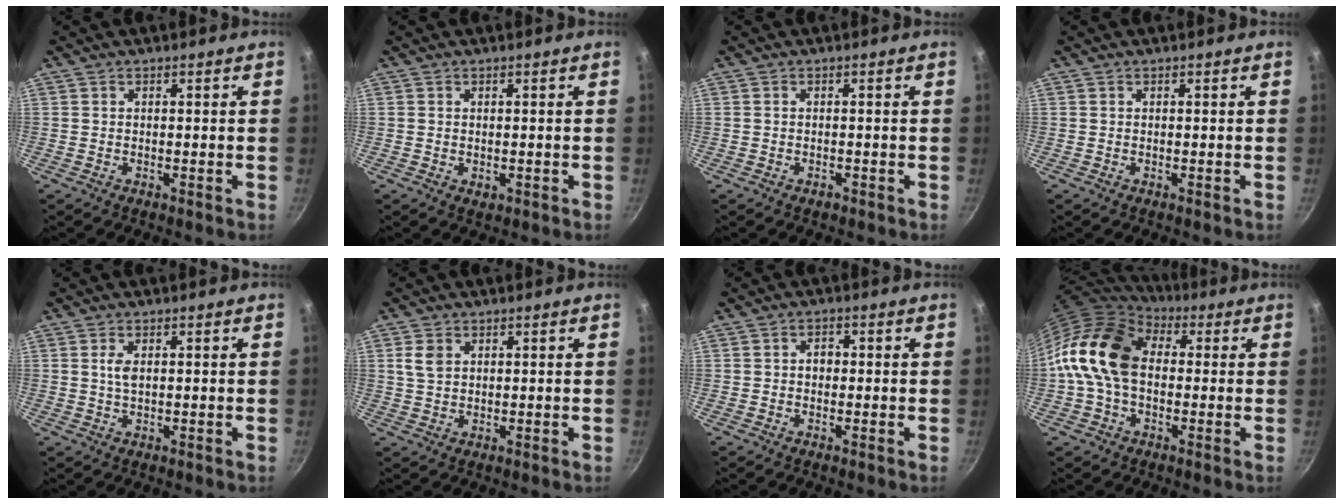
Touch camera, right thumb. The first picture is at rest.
{"total": 1.1, "force": [-0.1, 0.8, 0.7], "torque": [-0.009, -0.002, -0.001]}
{"total": 1.0, "force": [-0.6, 0.6, 0.5], "torque": [-0.009, 0.005, -0.009]}
{"total": 0.0}
{"total": 2.2, "force": [0.5, 1.1, 1.9], "torque": [-0.035, -0.003, 0.011]}
{"total": 3.7, "force": [1.3, 2.7, 2.2], "torque": [-0.036, 0.000, 0.026]}
{"total": 2.2, "force": [-0.1, 1.8, 1.3], "torque": [-0.010, 0.007, -0.005]}
{"total": 15.9, "force": [0.7, 11.0, 11.5], "torque": [-0.192, 0.032, -0.008]}